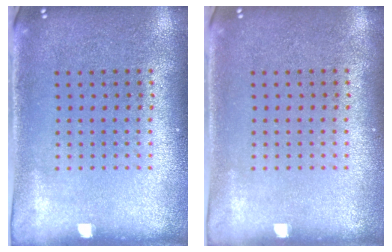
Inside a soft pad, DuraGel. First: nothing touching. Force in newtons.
{"total": 0.0}